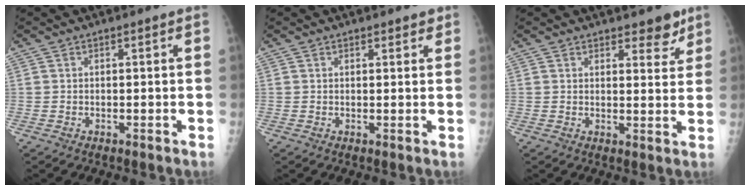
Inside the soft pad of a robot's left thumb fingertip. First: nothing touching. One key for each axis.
{"total": 1.5, "fx": 1.3, "fy": 0.8, "fz": 0.3, "tx": 0.012, "ty": -0.007, "tz": 0.011}
{"total": 4.8, "fx": 3.6, "fy": 2.2, "fz": 2.3, "tx": -0.001, "ty": -0.022, "tz": 0.047}